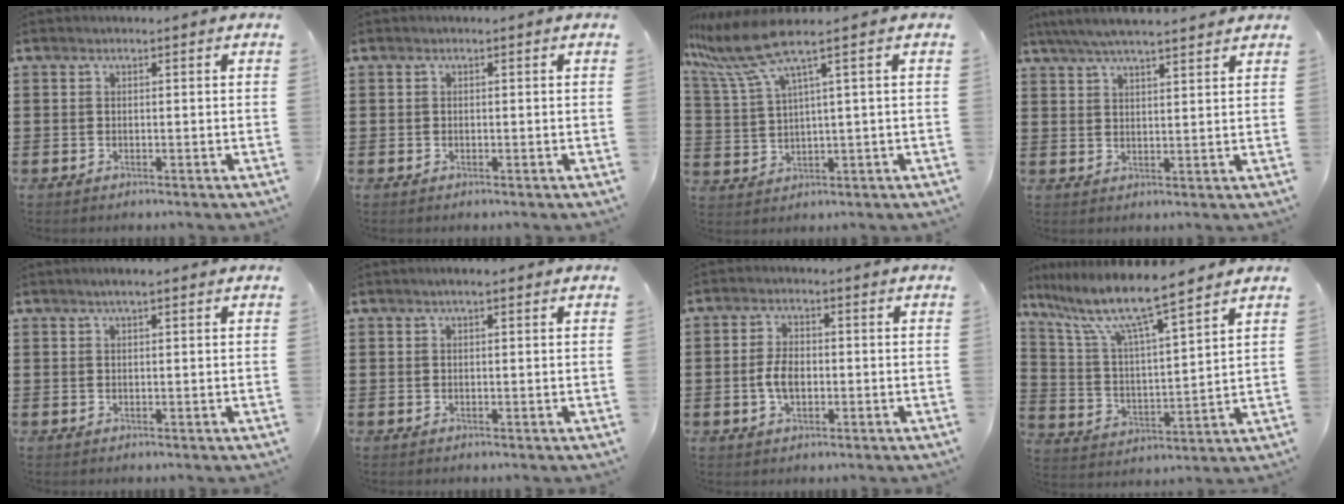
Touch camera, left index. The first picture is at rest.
{"total": 0.0}
{"total": 7.4, "force": [4.4, 0.5, 6.0], "torque": [-0.153, -0.029, 0.071]}
{"total": 5.1, "force": [4.5, 0.3, 2.4], "torque": [-0.056, -0.011, 0.080]}
{"total": 1.4, "force": [0.7, 0.2, 1.2], "torque": [-0.024, 0.002, 0.012]}
{"total": 1.2, "force": [0.5, 0.3, 1.0], "torque": [-0.020, 0.003, 0.007]}
{"total": 4.2, "force": [-0.6, 2.4, 3.5], "torque": [-0.078, 0.001, -0.016]}
{"total": 9.4, "force": [7.9, 0.3, 5.1], "torque": [-0.131, -0.046, 0.129]}